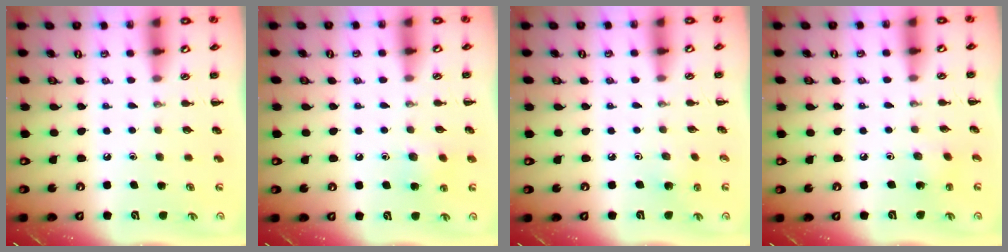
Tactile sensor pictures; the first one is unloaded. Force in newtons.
{"total": 6.5, "press": 6.3, "slide": 1.7}
{"total": 2.6, "press": 2.4, "slide": 0.8}
{"total": 2.4, "press": 2.2, "slide": 0.7}